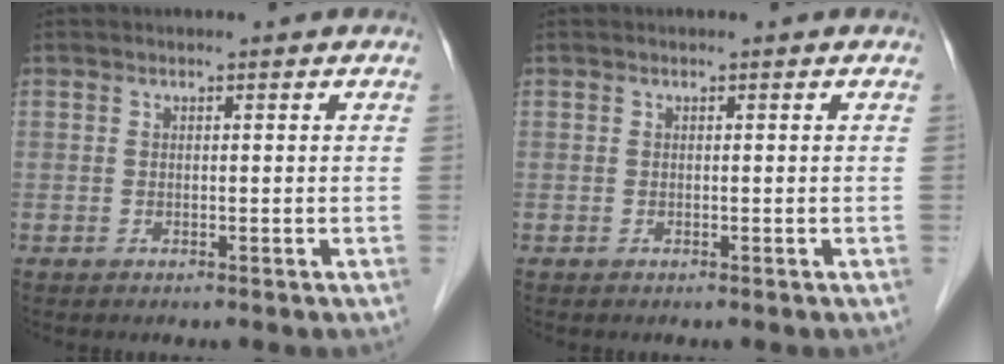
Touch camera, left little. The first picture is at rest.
{"total": 0.0}